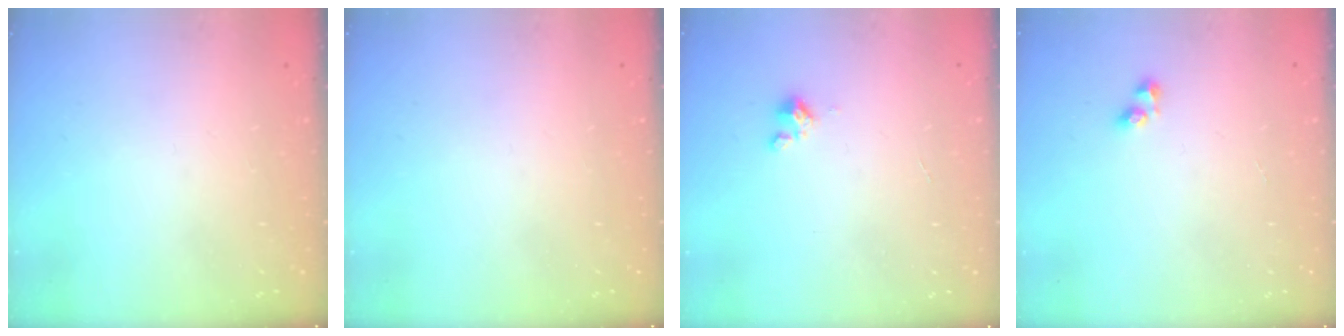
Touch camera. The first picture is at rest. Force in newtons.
{"total": 0.0}
{"total": 0.9, "press": 0.9, "slide": 0.2}
{"total": 2.5, "press": 2.2, "slide": 1.3}